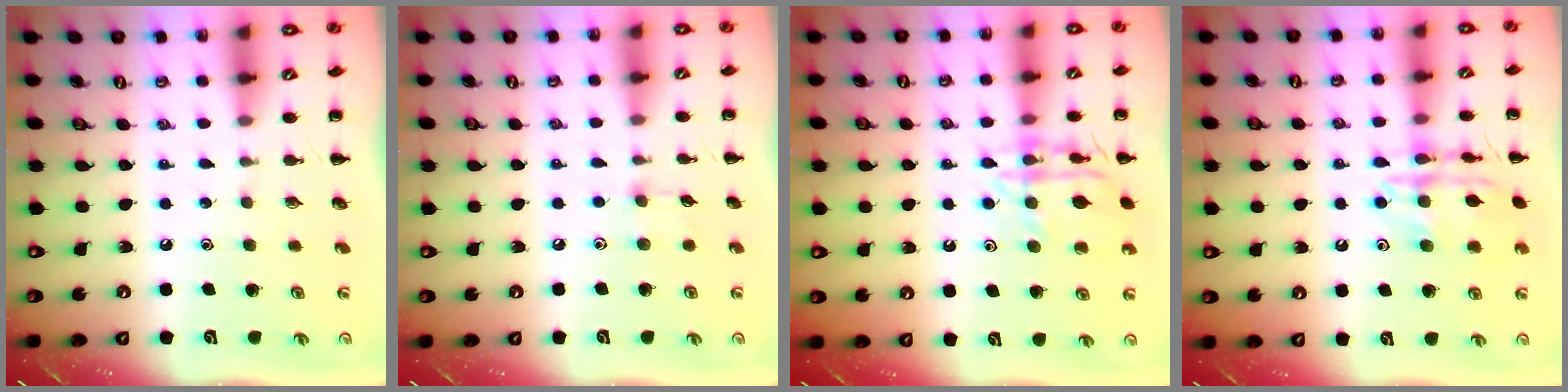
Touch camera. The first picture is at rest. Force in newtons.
{"total": 3.2, "press": 3.1, "slide": 1.0}
{"total": 13.8, "press": 13.8, "slide": 1.0}
{"total": 15.2, "press": 15.2, "slide": 0.8}